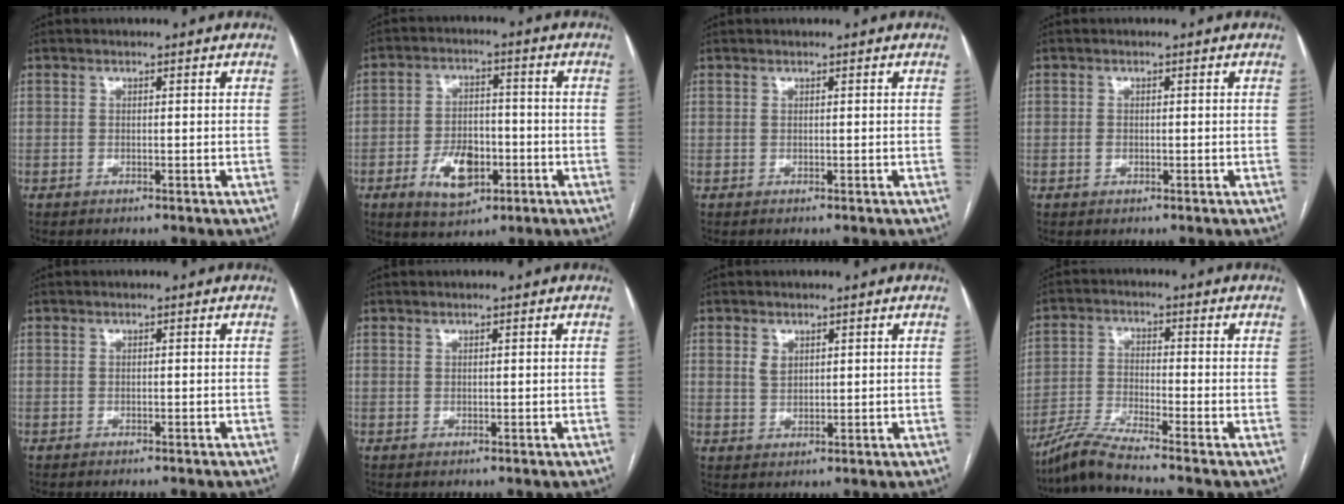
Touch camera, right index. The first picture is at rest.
{"total": 8.0, "force": [-3.2, 4.4, 5.9], "torque": [-0.110, 0.006, -0.049]}
{"total": 0.0}
{"total": 0.6, "force": [-0.1, 0.5, 0.4], "torque": [-0.005, 0.002, -0.002]}
{"total": 0.7, "force": [-0.6, 0.0, 0.3], "torque": [0.001, -0.001, -0.009]}
{"total": 0.0}
{"total": 2.1, "force": [1.1, 1.4, 1.1], "torque": [-0.023, -0.001, 0.027]}
{"total": 6.6, "force": [-5.8, -1.5, 2.8], "torque": [-0.064, -0.025, -0.116]}